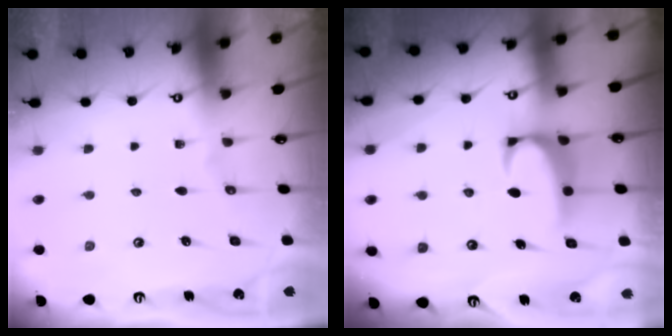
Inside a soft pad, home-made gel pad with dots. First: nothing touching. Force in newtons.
{"total": 2.2, "press": 2.0, "slide": 0.7}